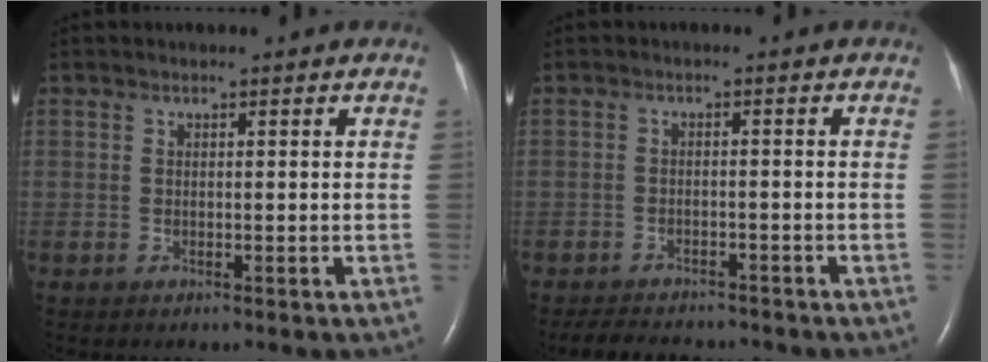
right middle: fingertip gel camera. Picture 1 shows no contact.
{"total": 7.9, "force": [-7.1, 2.3, 2.5], "torque": [-0.043, -0.008, -0.097]}